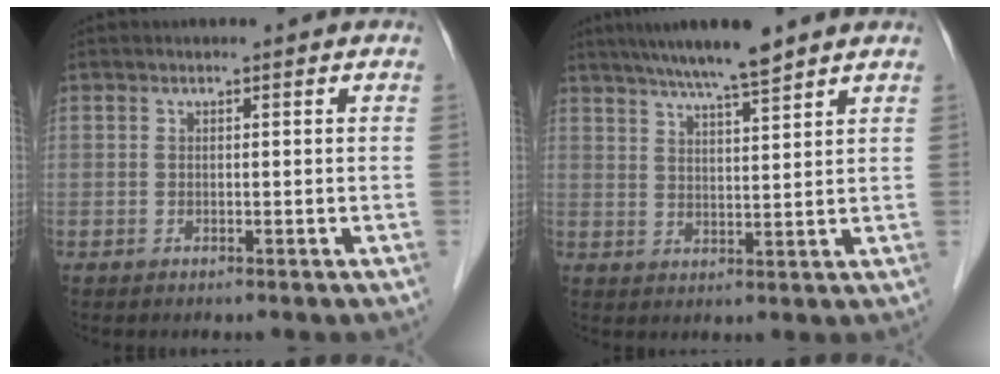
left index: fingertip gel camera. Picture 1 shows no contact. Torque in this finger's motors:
{"motor_torque": [0.27, -0.44, 0.21, 0.06]}